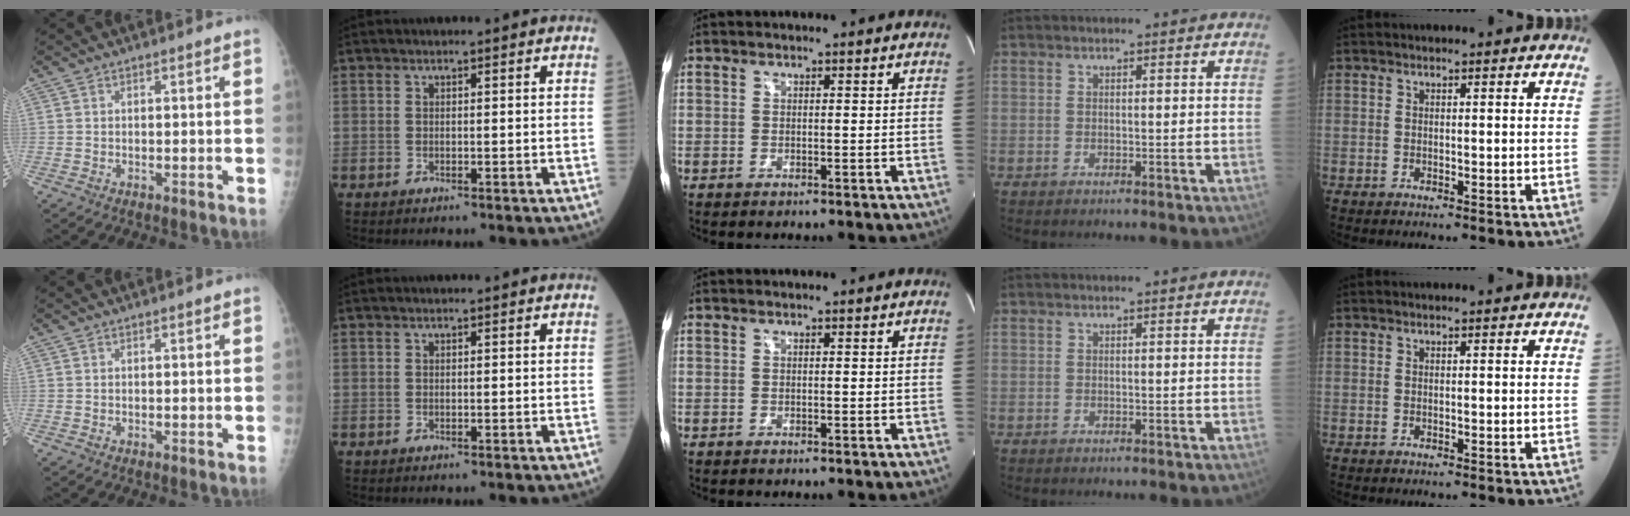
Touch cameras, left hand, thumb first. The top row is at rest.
{}